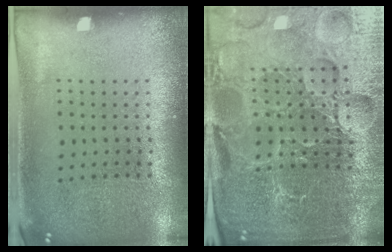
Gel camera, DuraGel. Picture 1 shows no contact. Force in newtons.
{"total": 5.2, "press": 5.0, "slide": 1.6}